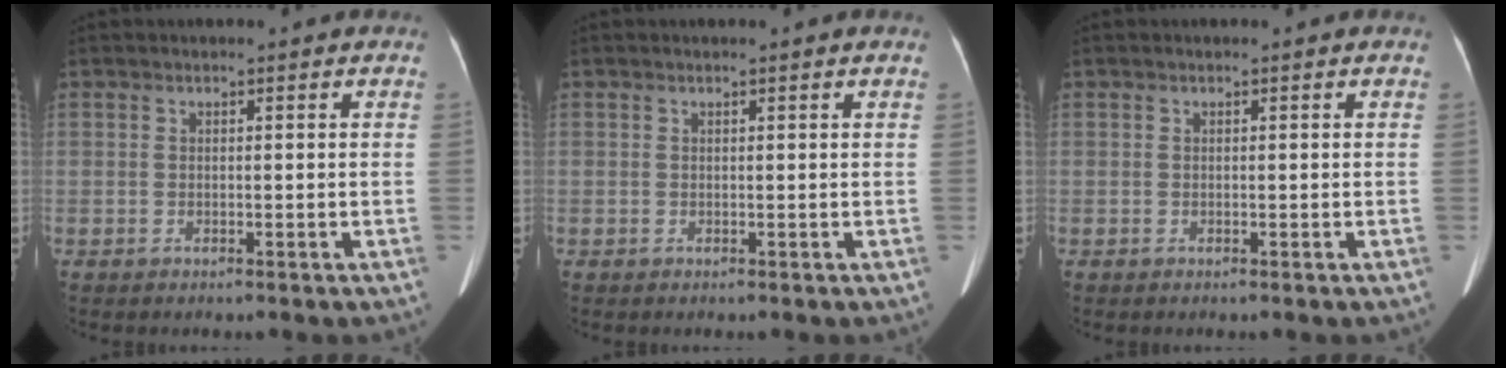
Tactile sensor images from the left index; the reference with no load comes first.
{"total": 0.6, "force": [0.6, 0.2, 0.2], "torque": [-0.006, -0.001, 0.002]}
{"total": 0.0}